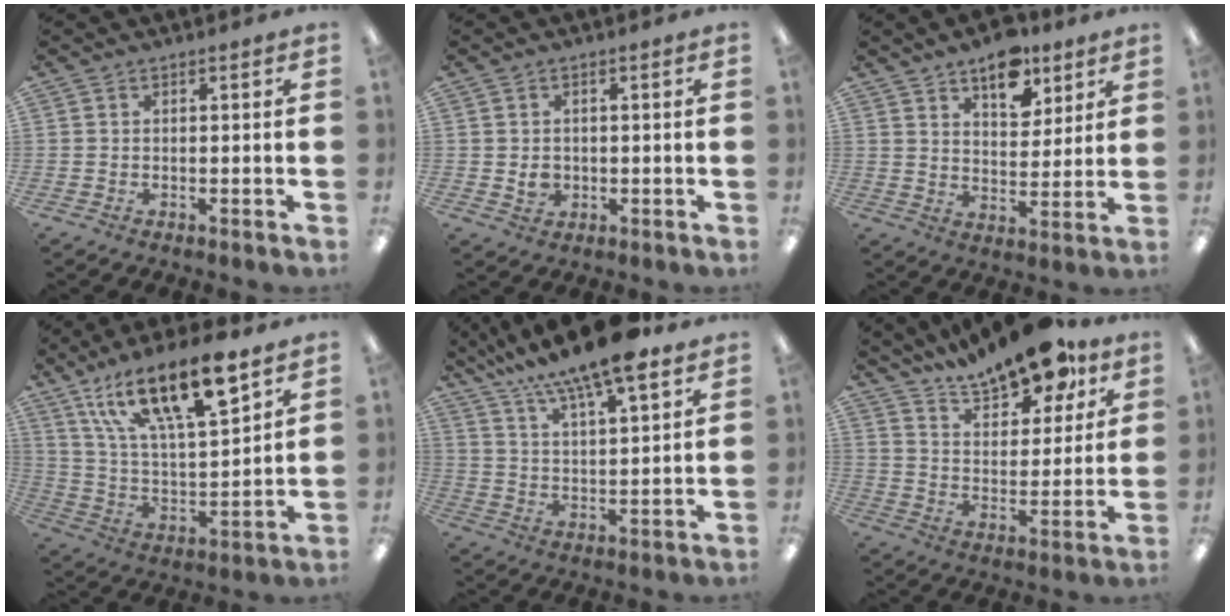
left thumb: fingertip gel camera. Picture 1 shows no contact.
{"total": 2.8, "force": [0.2, 2.5, 1.2], "torque": [-0.007, -0.002, 0.001]}
{"total": 11.6, "force": [7.9, 6.0, 5.9], "torque": [-0.065, -0.041, 0.135]}
{"total": 21.5, "force": [13.9, 7.1, 14.8], "torque": [-0.253, -0.071, 0.235]}
{"total": 15.5, "force": [12.3, 3.8, 8.6], "torque": [-0.157, -0.069, 0.209]}
{"total": 15.6, "force": [13.2, 5.1, 6.6], "torque": [-0.111, -0.086, 0.230]}